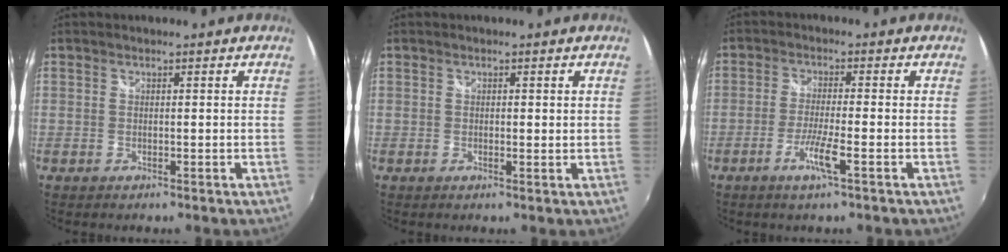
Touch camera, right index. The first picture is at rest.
{"total": 0.7, "force": [0.3, 0.3, 0.6], "torque": [-0.011, -0.002, 0.003]}
{"total": 5.1, "force": [-2.6, -0.2, 4.4], "torque": [-0.091, -0.009, -0.051]}